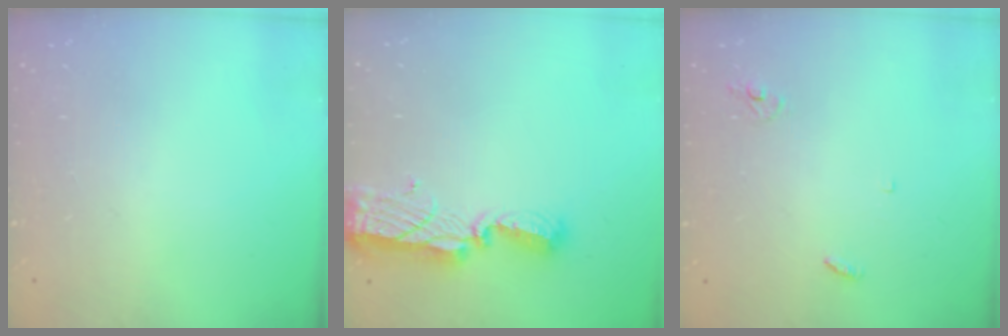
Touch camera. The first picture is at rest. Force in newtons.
{"total": 8.7, "press": 8.6, "slide": 0.8}
{"total": 3.2, "press": 3.2, "slide": 0.2}